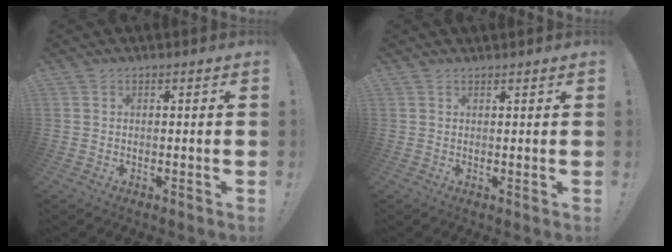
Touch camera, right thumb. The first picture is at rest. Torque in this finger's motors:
{"motor_torque": [-0.10, 0.04, -0.05, 0.14, 0.00]}